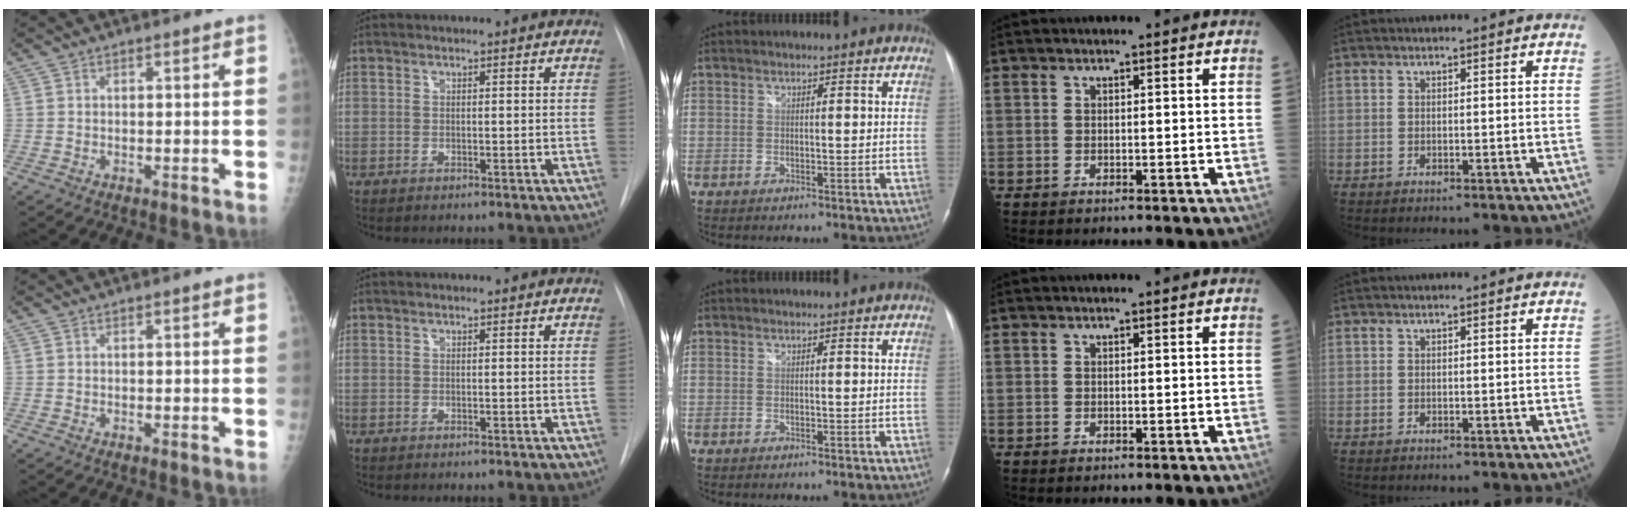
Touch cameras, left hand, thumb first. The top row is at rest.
{}